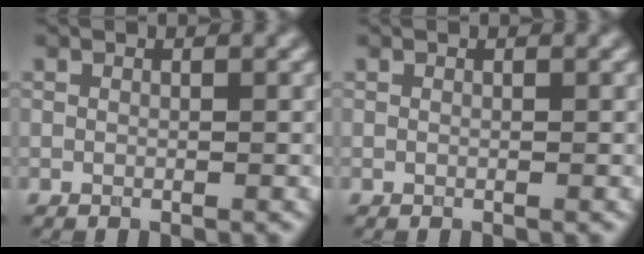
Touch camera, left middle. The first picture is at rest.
{"total": 0.0}